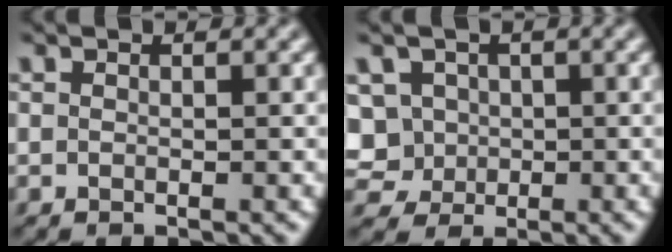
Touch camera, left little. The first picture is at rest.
{"total": 6.6, "force": [0.2, 6.0, 2.8], "torque": [-0.062, 0.031, -0.020]}